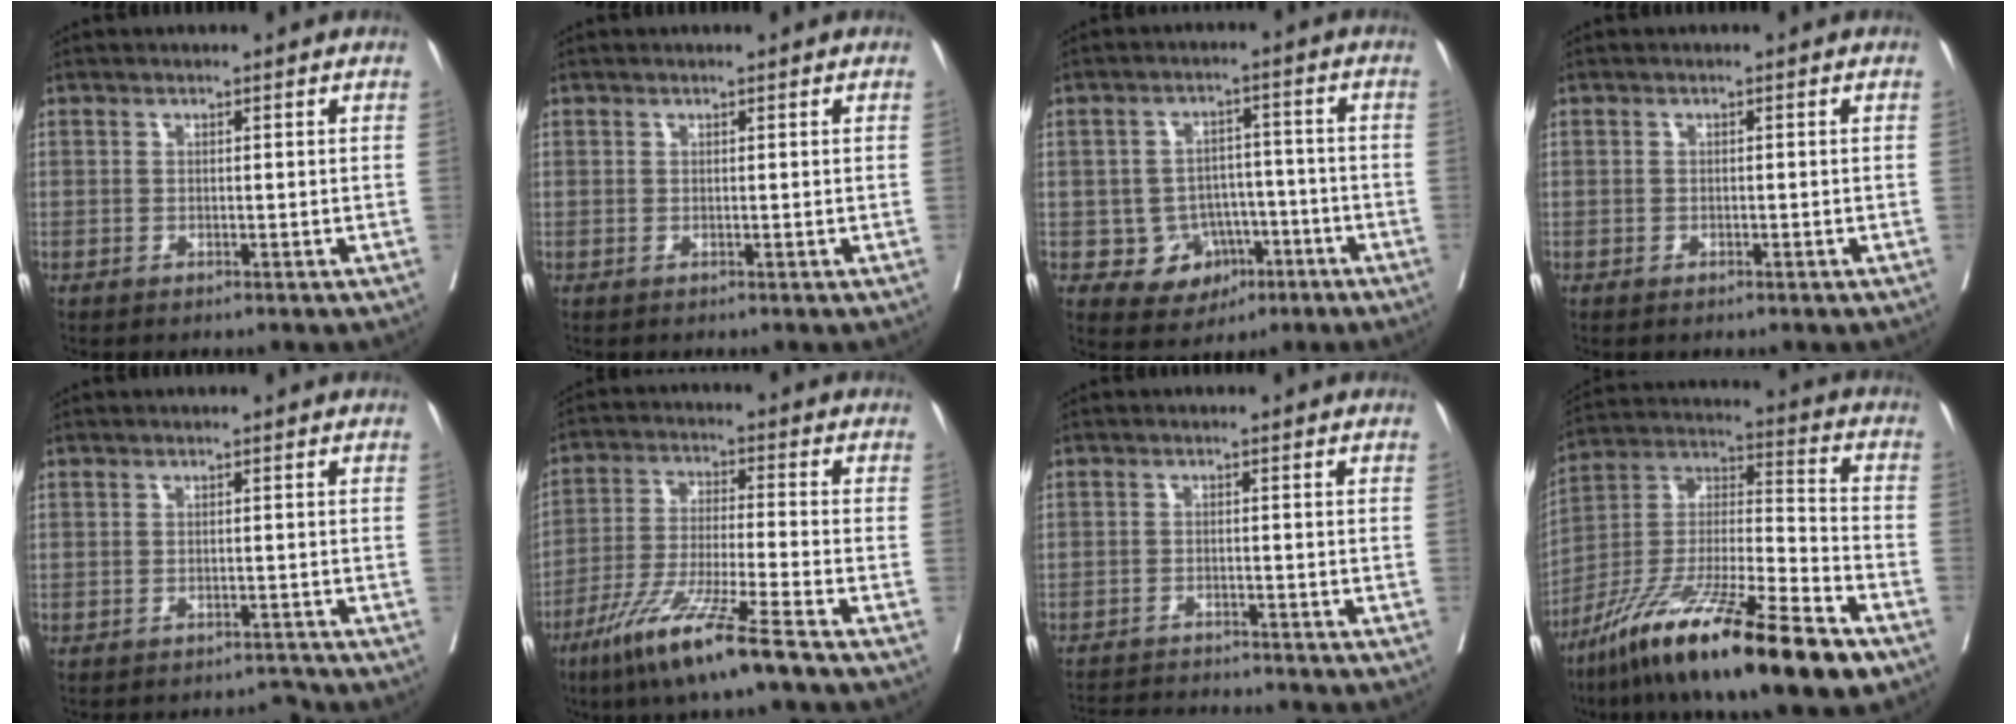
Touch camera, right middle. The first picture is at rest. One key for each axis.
{"total": 0.0}
{"total": 7.3, "fx": -2.7, "fy": 6.4, "fz": 2.4, "tx": -0.024, "ty": 0.021, "tz": -0.031}
{"total": 0.7, "fx": -0.4, "fy": 0.4, "fz": 0.4, "tx": -0.009, "ty": 0.000, "tz": -0.005}
{"total": 2.5, "fx": -2.4, "fy": 0.0, "fz": -0.7, "tx": 0.020, "ty": 0.004, "tz": -0.034}
{"total": 12.2, "fx": -8.0, "fy": -0.7, "fz": 9.2, "tx": -0.184, "ty": -0.040, "tz": -0.153}
{"total": 9.3, "fx": -9.0, "fy": 0.5, "fz": 2.4, "tx": -0.035, "ty": -0.003, "tz": -0.135}
{"total": 23.7, "fx": -15.4, "fy": 2.5, "fz": 17.8, "tx": -0.308, "ty": -0.039, "tz": -0.272}